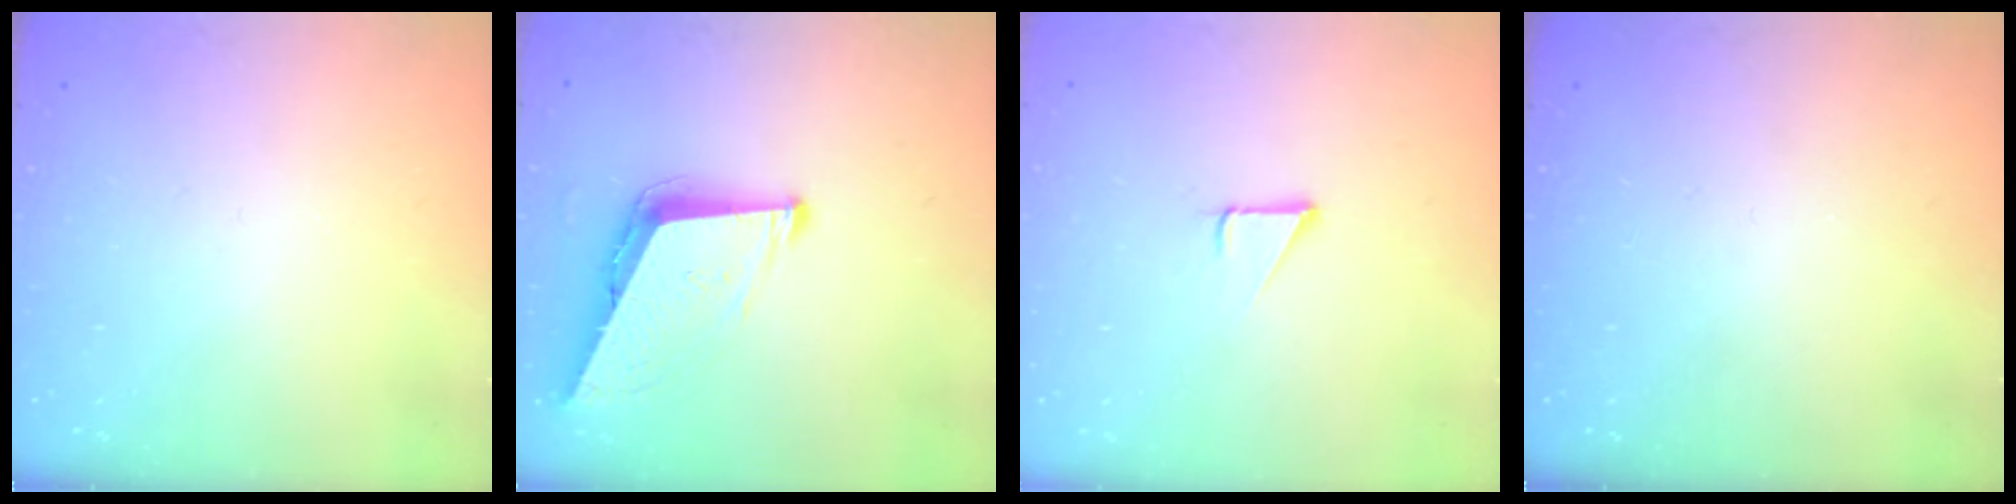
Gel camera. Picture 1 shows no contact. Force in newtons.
{"total": 9.0, "press": 8.6, "slide": 2.6}
{"total": 1.9, "press": 1.9, "slide": 0.1}
{"total": 0.0}